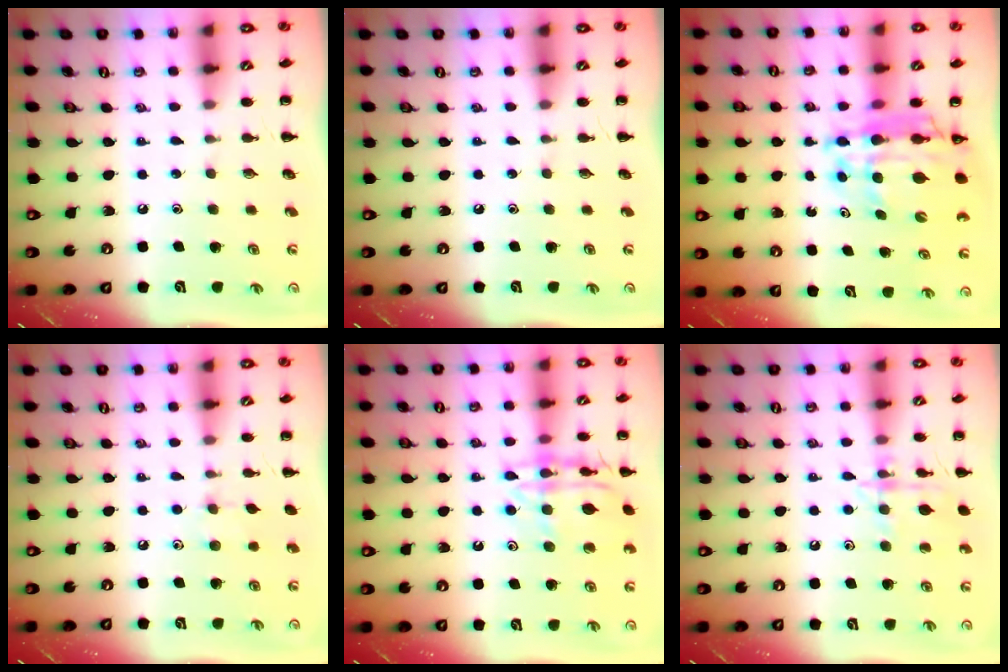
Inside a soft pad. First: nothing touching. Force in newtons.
{"total": 0.0}
{"total": 14.7, "press": 14.2, "slide": 3.8}
{"total": 5.4, "press": 5.3, "slide": 1.3}
{"total": 14.6, "press": 14.5, "slide": 1.4}
{"total": 13.1, "press": 13.0, "slide": 1.1}